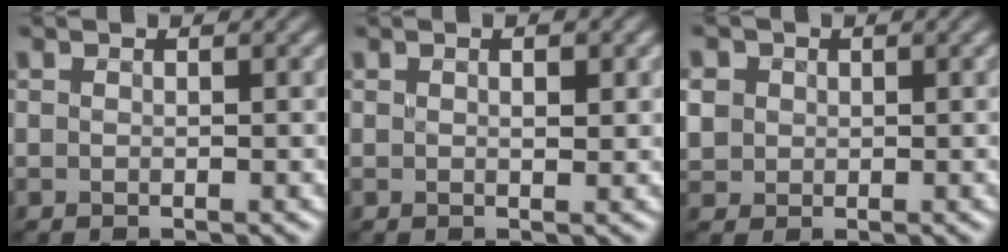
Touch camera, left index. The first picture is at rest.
{"total": 1.1, "force": [0.4, 0.2, 1.0], "torque": [-0.016, 0.001, 0.010]}
{"total": 1.9, "force": [0.2, 1.9, 0.4], "torque": [-0.034, 0.004, 0.013]}